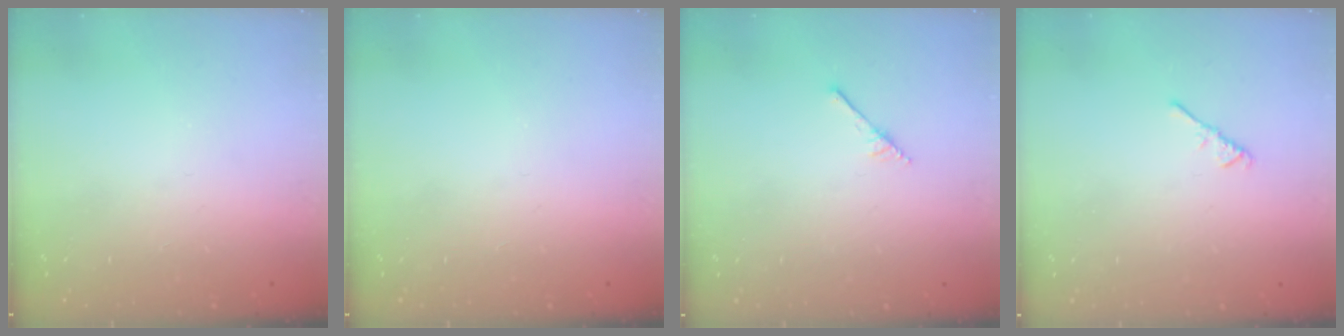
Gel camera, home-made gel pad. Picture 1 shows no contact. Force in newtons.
{"total": 0.0}
{"total": 2.9, "press": 2.9, "slide": 0.2}
{"total": 2.6, "press": 2.6, "slide": 0.6}